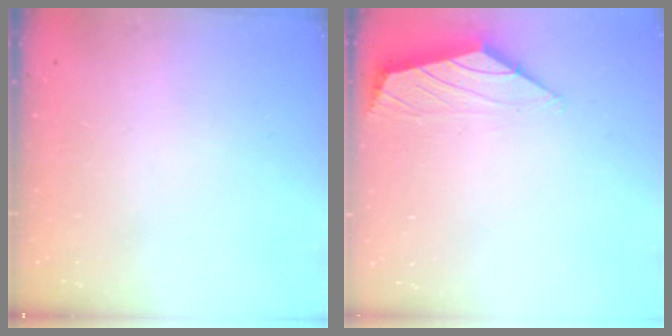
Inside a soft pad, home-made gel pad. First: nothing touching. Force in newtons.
{"total": 0.0}